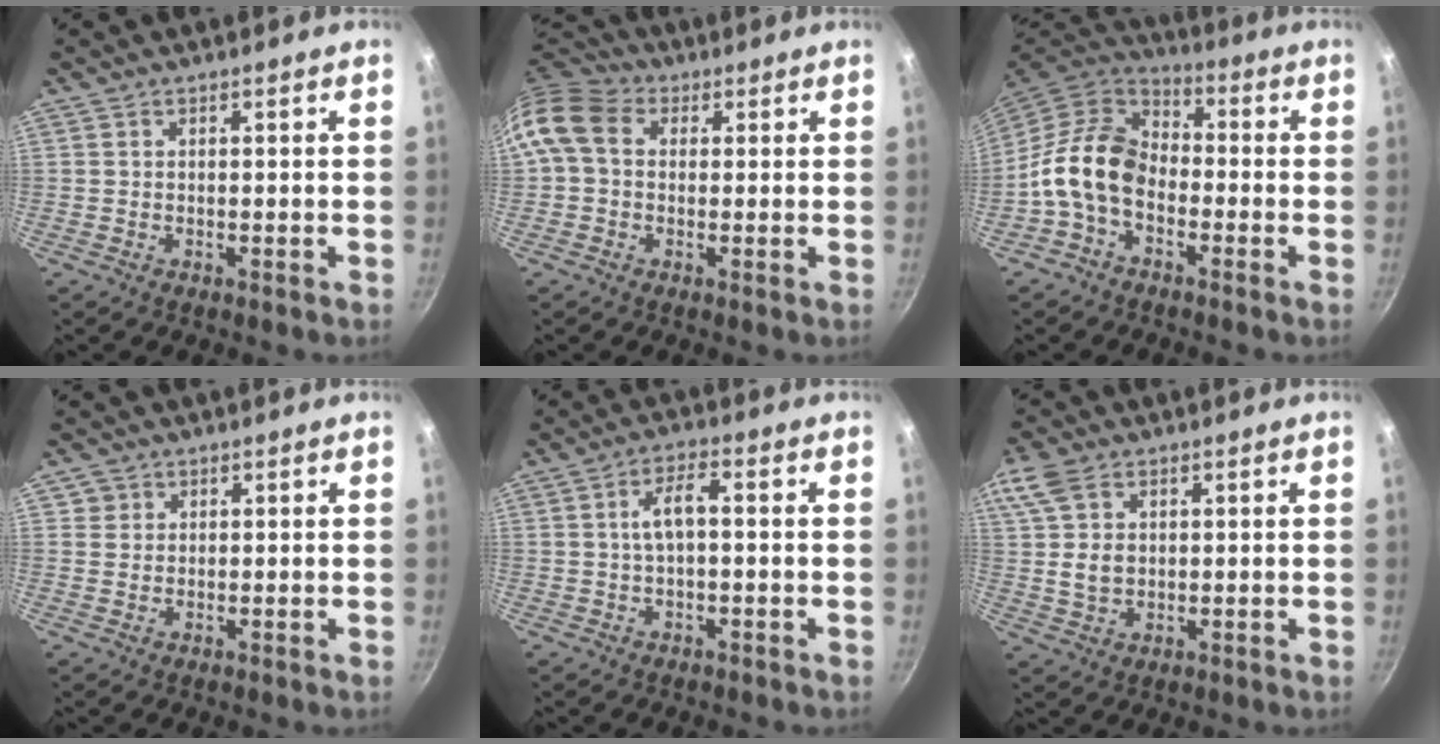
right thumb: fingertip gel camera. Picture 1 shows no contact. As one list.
[{"total": 9.7, "force": [1.3, 7.6, 5.8], "torque": [-0.102, 0.020, 0.005]}, {"total": 12.5, "force": [-3.2, 8.8, 8.4], "torque": [-0.130, 0.041, -0.083]}, {"total": 2.3, "force": [0.7, 2.2, 0.2], "torque": [0.012, 0.006, 0.008]}, {"total": 5.1, "force": [0.1, 2.1, 4.6], "torque": [-0.088, 0.022, -0.002]}, {"total": 8.9, "force": [2.5, 6.3, 5.8], "torque": [-0.104, -0.004, 0.043]}]